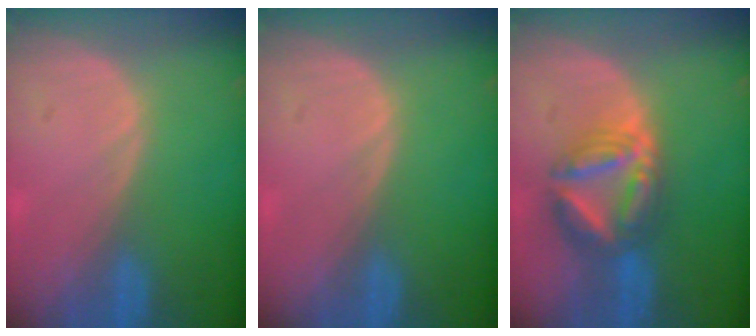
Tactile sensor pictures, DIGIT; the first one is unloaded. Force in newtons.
{"total": 0.0}
{"total": 7.6, "press": 7.6, "slide": 0.8}